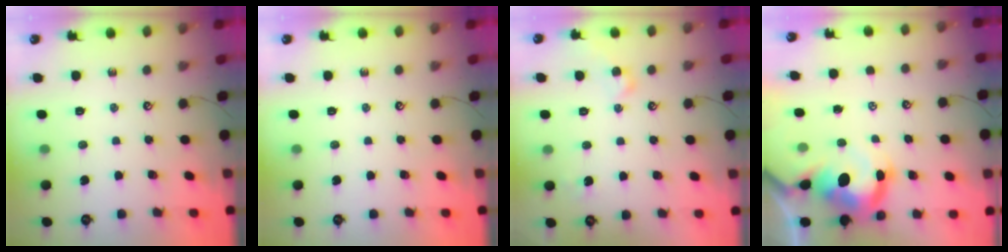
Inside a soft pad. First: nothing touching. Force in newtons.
{"total": 0.0}
{"total": 4.1, "press": 4.0, "slide": 0.8}
{"total": 12.1, "press": 12.0, "slide": 1.9}